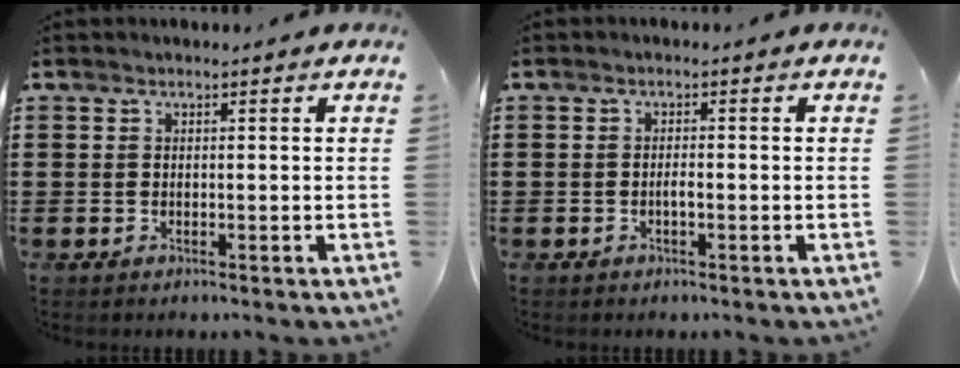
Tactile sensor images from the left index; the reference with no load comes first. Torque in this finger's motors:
{"motor_torque": [0.14, 0.16, 0.02, 0.01]}